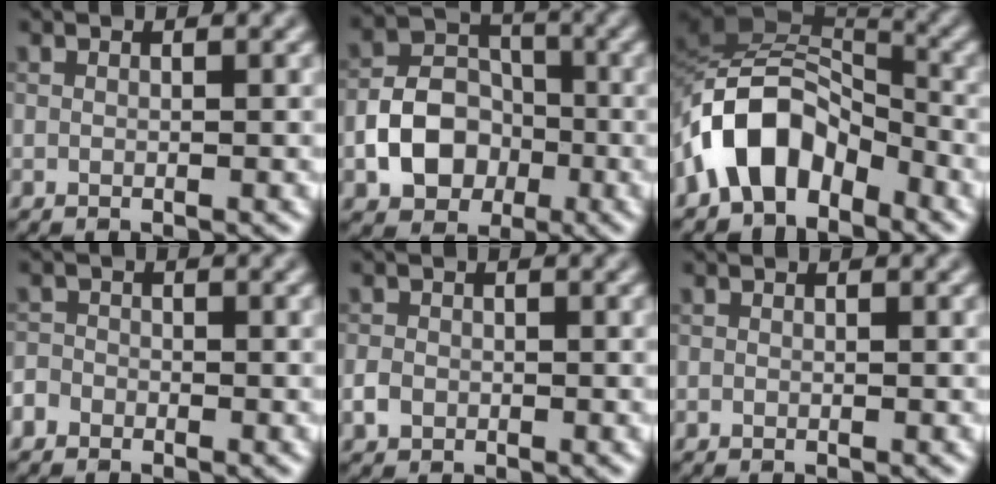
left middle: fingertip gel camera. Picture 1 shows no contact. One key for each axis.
{"total": 6.1, "fx": -2.0, "fy": 4.7, "fz": 3.3, "tx": -0.055, "ty": 0.000, "tz": -0.038}
{"total": 8.5, "fx": -4.2, "fy": 5.1, "fz": 5.4, "tx": -0.091, "ty": 0.014, "tz": -0.088}
{"total": 1.6, "fx": -1.1, "fy": 1.1, "fz": 0.3, "tx": 0.001, "ty": 0.006, "tz": -0.023}
{"total": 1.5, "fx": -0.5, "fy": 1.2, "fz": 0.6, "tx": -0.008, "ty": 0.000, "tz": -0.015}
{"total": 0.0}